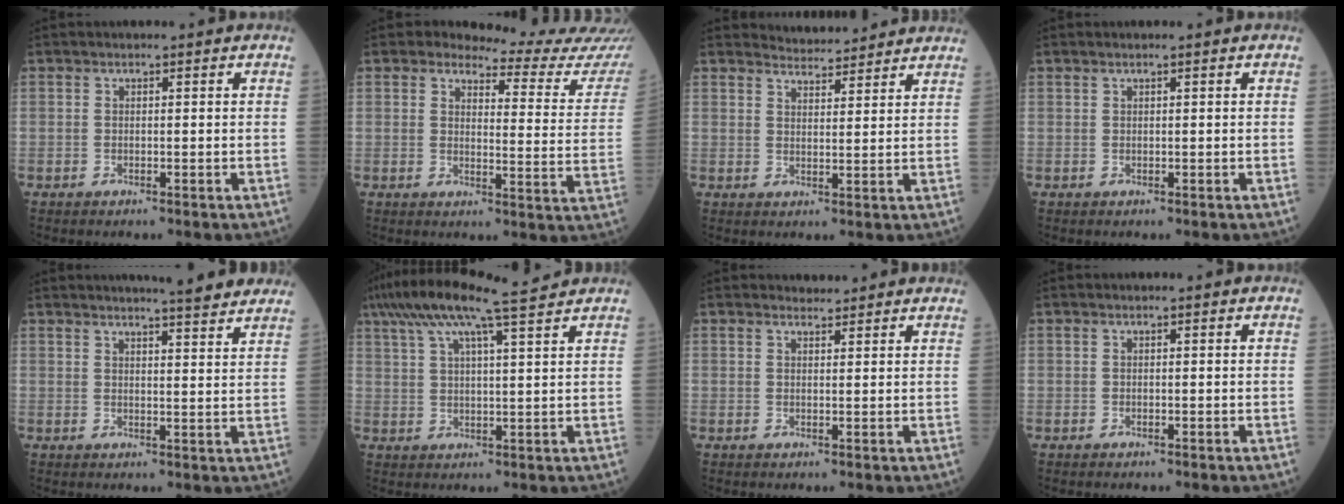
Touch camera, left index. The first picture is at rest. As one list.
[{"total": 14.7, "force": [14.5, 0.7, 2.6], "torque": [-0.020, -0.102, 0.141]}, {"total": 5.5, "force": [5.4, 0.8, 0.1], "torque": [-0.009, 0.015, 0.072]}, {"total": 0.0}, {"total": 8.9, "force": [8.1, 0.3, 3.8], "torque": [-0.046, -0.005, 0.084]}, {"total": 12.6, "force": [10.1, -0.4, 7.5], "torque": [-0.143, 0.034, 0.157]}, {"total": 1.6, "force": [1.5, 0.4, -0.2], "torque": [-0.006, 0.006, 0.024]}, {"total": 0.0}]